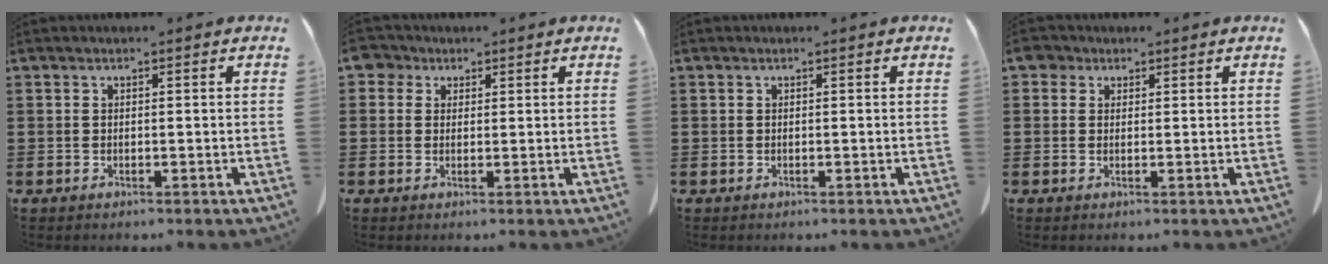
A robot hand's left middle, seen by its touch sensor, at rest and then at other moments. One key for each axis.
{"total": 2.9, "fx": 1.5, "fy": 2.3, "fz": 0.9, "tx": -0.030, "ty": 0.012, "tz": 0.027}
{"total": 0.0}
{"total": 2.1, "fx": 1.2, "fy": 1.6, "fz": 0.7, "tx": -0.021, "ty": 0.008, "tz": 0.021}